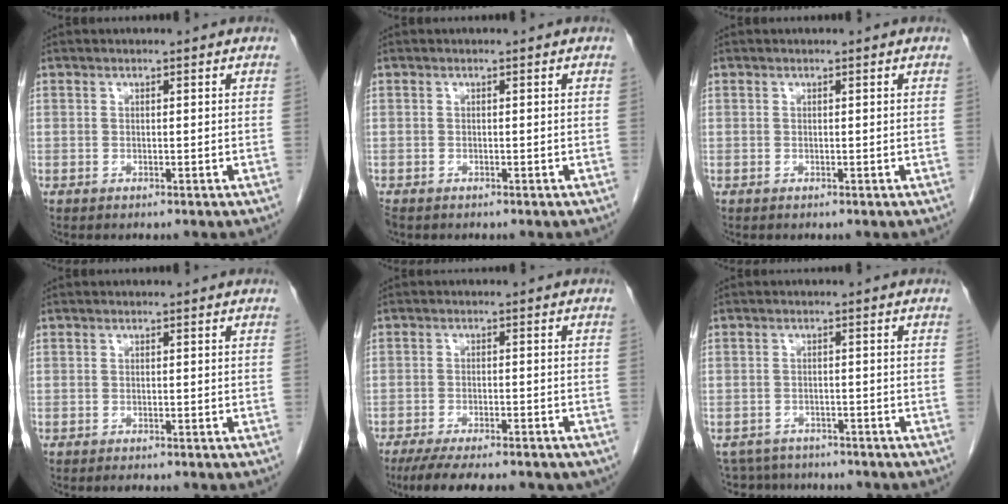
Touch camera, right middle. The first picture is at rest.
{"total": 1.1, "force": [-0.9, 0.5, 0.4], "torque": [-0.013, -0.003, -0.015]}
{"total": 0.0}
{"total": 0.6, "force": [-0.5, 0.1, 0.2], "torque": [-0.008, -0.003, -0.006]}
{"total": 13.3, "force": [-10.5, 3.7, 7.3], "torque": [-0.119, -0.012, -0.143]}
{"total": 7.0, "force": [-6.4, 2.6, 0.8], "torque": [-0.014, 0.004, -0.088]}